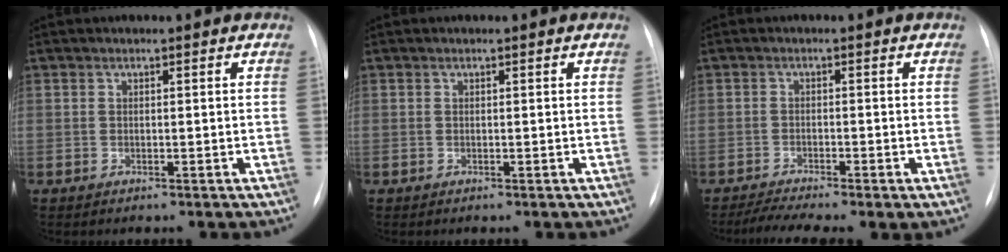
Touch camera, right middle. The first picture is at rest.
{"total": 0.0}
{"total": 4.5, "force": [-3.3, 0.2, 3.1], "torque": [-0.062, -0.007, -0.060]}